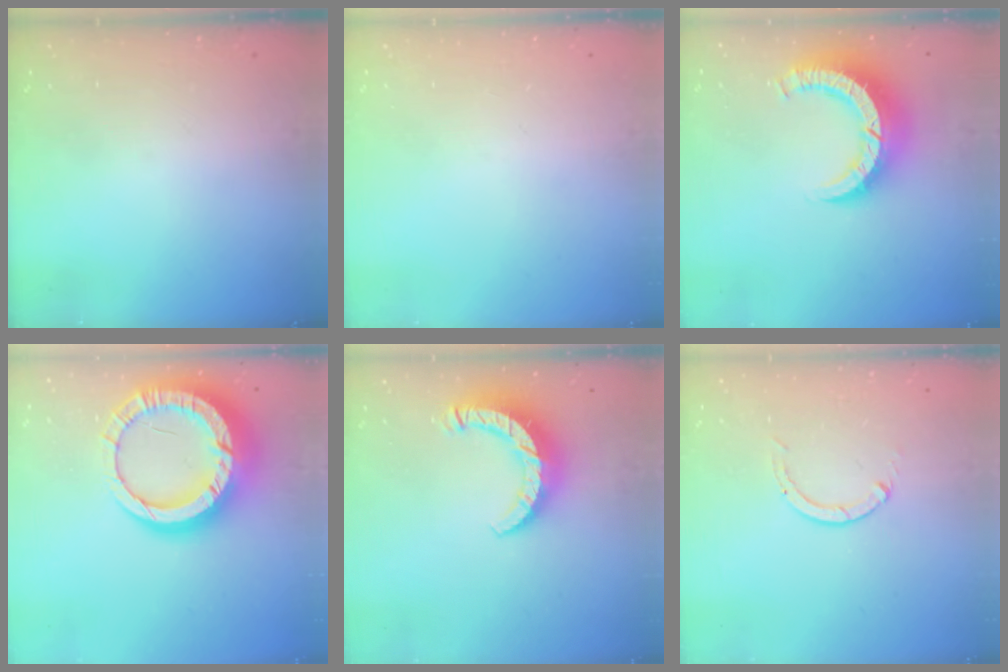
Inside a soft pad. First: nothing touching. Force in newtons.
{"total": 0.0}
{"total": 10.9, "press": 10.8, "slide": 1.2}
{"total": 20.6, "press": 20.5, "slide": 1.9}
{"total": 9.9, "press": 9.8, "slide": 0.9}
{"total": 0.0}